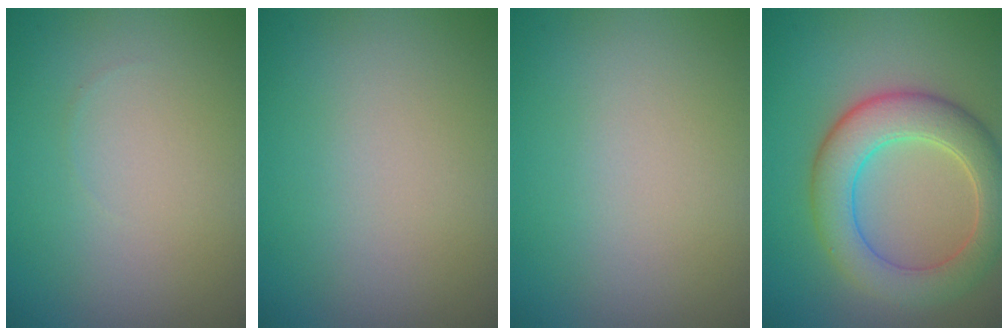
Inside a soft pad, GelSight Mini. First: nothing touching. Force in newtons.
{"total": 0.0}
{"total": 0.0}
{"total": 6.6, "press": 6.6, "slide": 0.4}